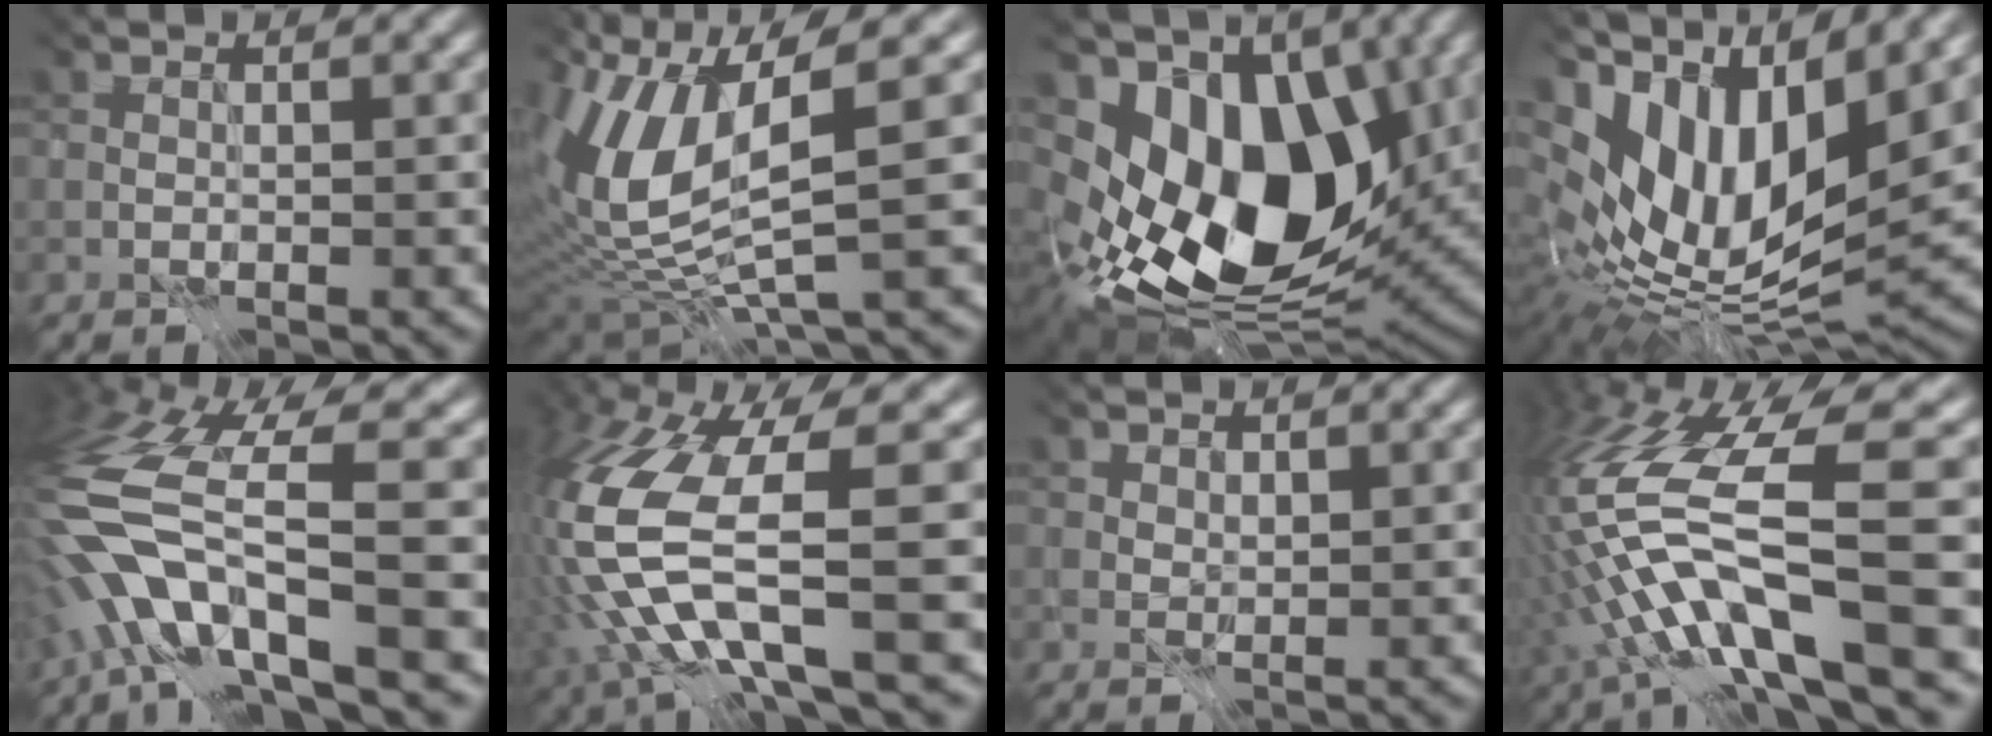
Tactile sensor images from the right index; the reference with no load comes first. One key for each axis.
{"total": 9.0, "fx": -0.4, "fy": 2.7, "fz": 8.5, "tx": -0.207, "ty": -0.022, "tz": 0.023}
{"total": 15.4, "fx": -1.1, "fy": 9.7, "fz": 11.9, "tx": -0.234, "ty": -0.021, "tz": 0.013}
{"total": 14.0, "fx": 1.1, "fy": 5.8, "fz": 12.7, "tx": -0.260, "ty": 0.006, "tz": 0.045}
{"total": 10.4, "fx": -5.6, "fy": 1.4, "fz": 8.6, "tx": -0.183, "ty": -0.010, "tz": -0.073}
{"total": 10.7, "fx": -3.9, "fy": 1.9, "fz": 9.8, "tx": -0.225, "ty": -0.030, "tz": -0.036}
{"total": 1.3, "fx": -0.9, "fy": -0.5, "fz": -0.8, "tx": 0.008, "ty": -0.021, "tz": 0.007}
{"total": 11.1, "fx": -5.4, "fy": 0.9, "fz": 9.6, "tx": -0.203, "ty": -0.004, "tz": -0.063}